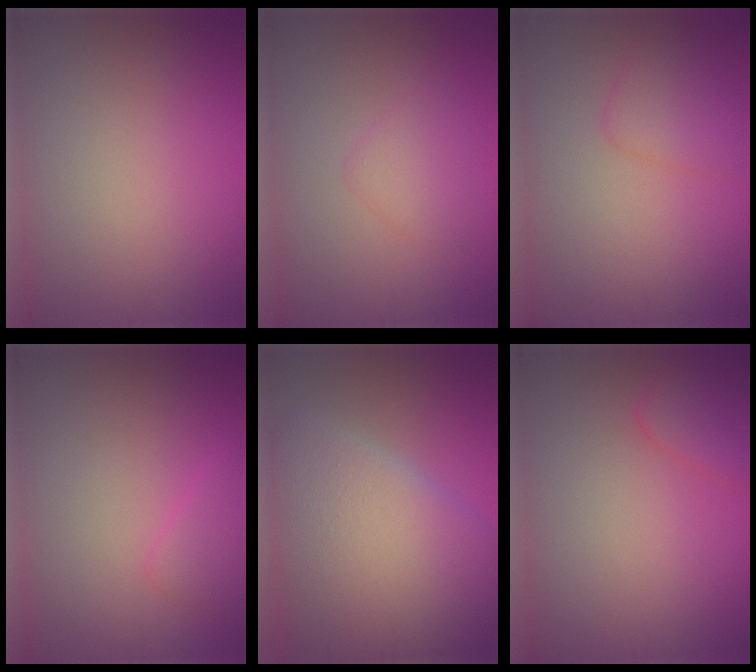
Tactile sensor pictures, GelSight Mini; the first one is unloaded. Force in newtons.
{"total": 1.9, "press": 1.8, "slide": 0.1}
{"total": 2.6, "press": 2.6, "slide": 0.0}
{"total": 1.7, "press": 1.7, "slide": 0.0}
{"total": 11.3, "press": 11.3, "slide": 0.6}
{"total": 2.5, "press": 2.5, "slide": 0.2}